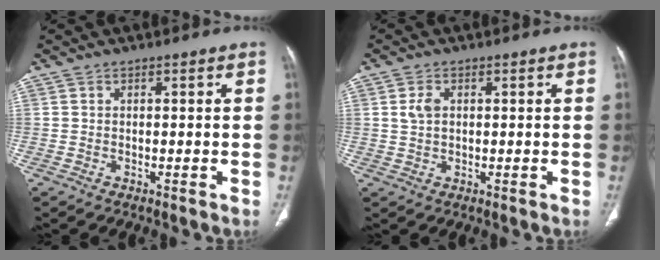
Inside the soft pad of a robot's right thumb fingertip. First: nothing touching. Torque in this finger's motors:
{"motor_torque": [-0.14, -0.71, 0.28, 0.14, -0.02]}